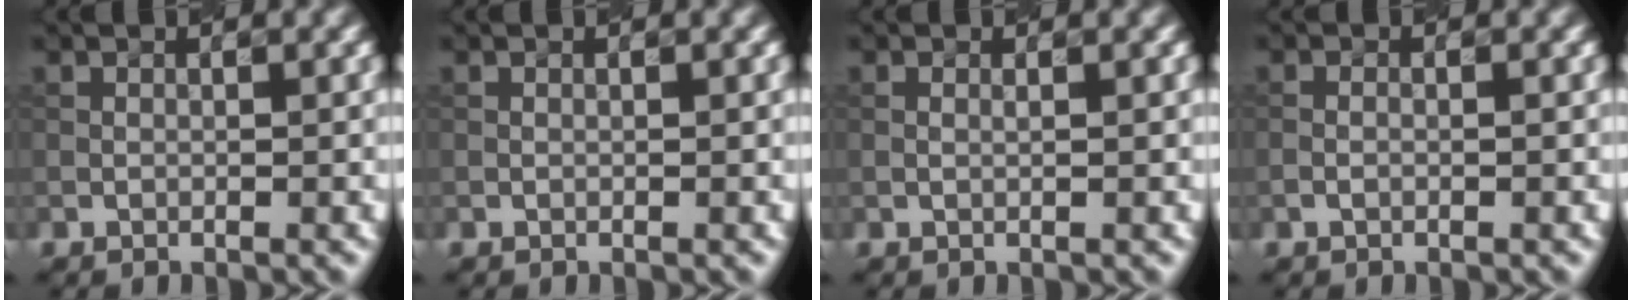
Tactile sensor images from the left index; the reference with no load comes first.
{"total": 0.0}
{"total": 0.5, "force": [0.2, 0.1, 0.5], "torque": [-0.013, -0.002, -0.002]}
{"total": 0.7, "force": [-0.3, 0.3, 0.6], "torque": [-0.013, -0.001, -0.006]}